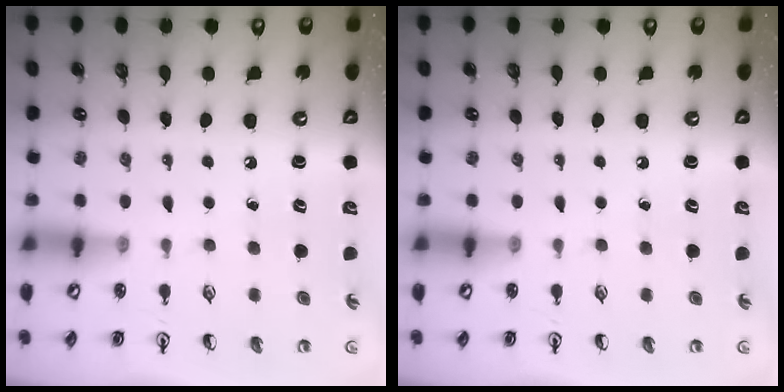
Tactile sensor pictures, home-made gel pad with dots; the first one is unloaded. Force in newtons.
{"total": 0.0}